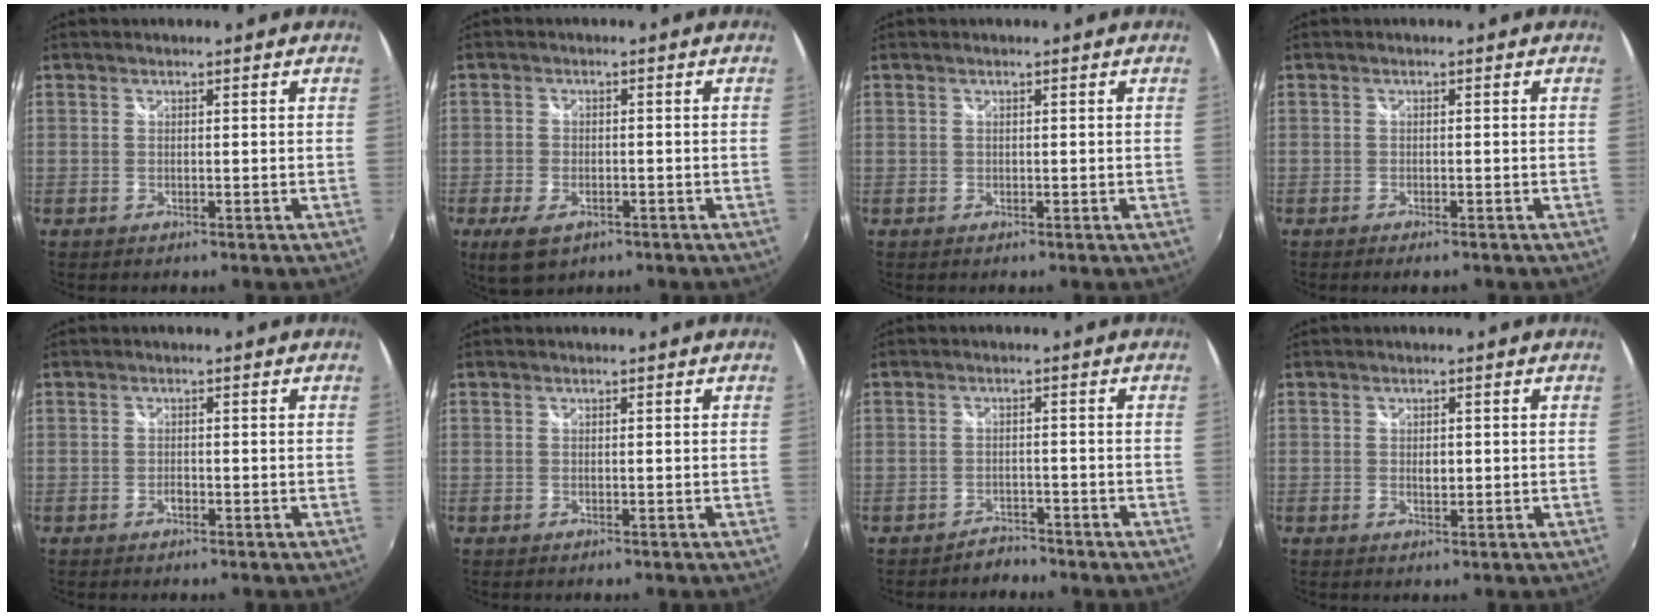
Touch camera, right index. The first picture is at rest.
{"total": 6.4, "force": [-3.5, 3.5, 4.1], "torque": [-0.098, -0.017, -0.059]}
{"total": 0.0}
{"total": 1.9, "force": [-1.6, 0.5, 1.1], "torque": [-0.024, -0.007, -0.027]}
{"total": 0.9, "force": [-0.6, 0.4, 0.5], "torque": [-0.010, 0.000, -0.011]}
{"total": 0.0}
{"total": 2.8, "force": [-2.5, 1.2, -0.1], "torque": [0.000, 0.007, -0.042]}
{"total": 1.7, "force": [0.0, 1.1, 1.3], "torque": [-0.020, -0.001, 0.001]}